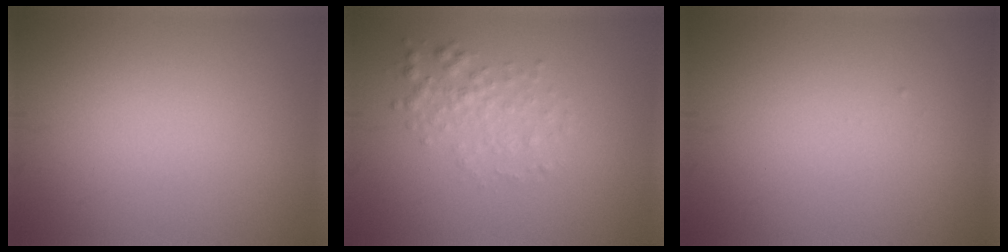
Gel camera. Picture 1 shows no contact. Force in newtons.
{"total": 2.2, "press": 2.2, "slide": 0.0}
{"total": 0.0}